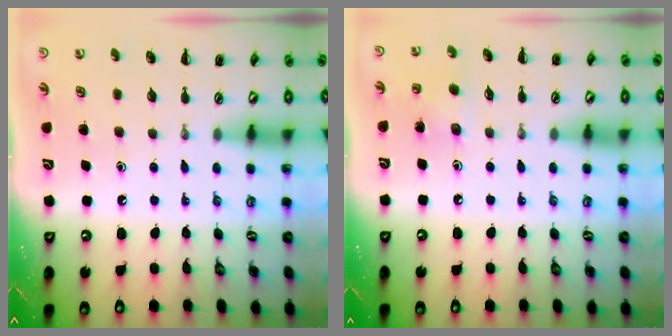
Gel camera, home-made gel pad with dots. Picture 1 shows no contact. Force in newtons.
{"total": 4.6, "press": 4.4, "slide": 1.4}